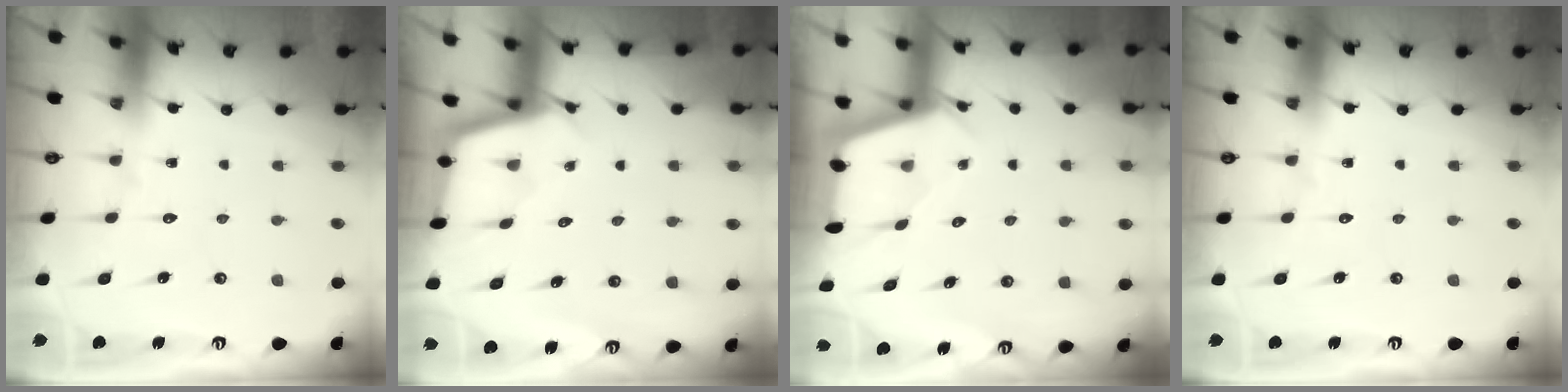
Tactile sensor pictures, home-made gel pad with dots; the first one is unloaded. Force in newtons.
{"total": 2.3, "press": 2.3, "slide": 0.1}
{"total": 2.6, "press": 2.6, "slide": 0.3}
{"total": 0.0}